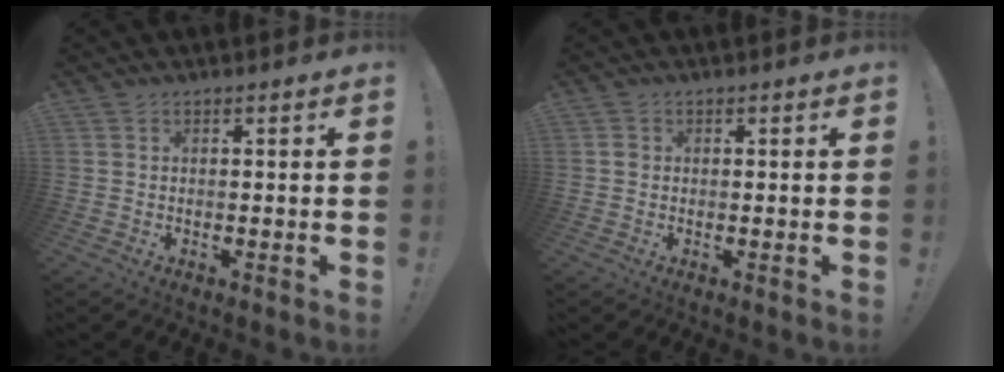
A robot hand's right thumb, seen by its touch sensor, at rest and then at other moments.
{"total": 1.1, "force": [0.1, 1.0, 0.5], "torque": [-0.006, 0.004, 0.001]}